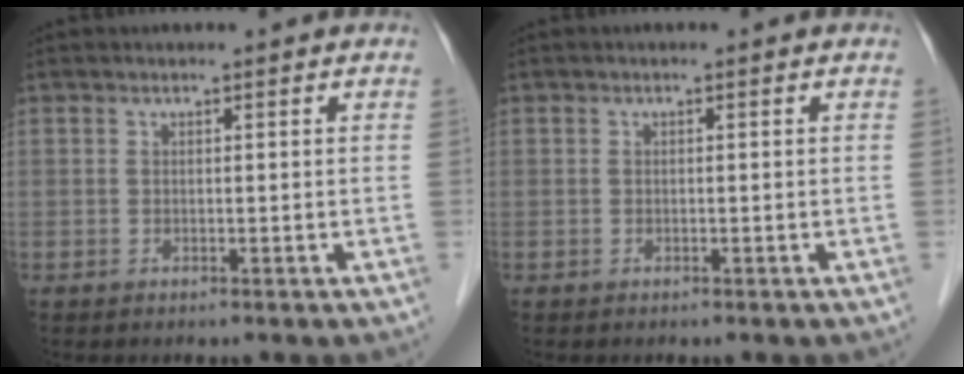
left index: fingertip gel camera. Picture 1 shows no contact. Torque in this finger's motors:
{"motor_torque": [0.00, 0.00, 0.00, 0.00]}